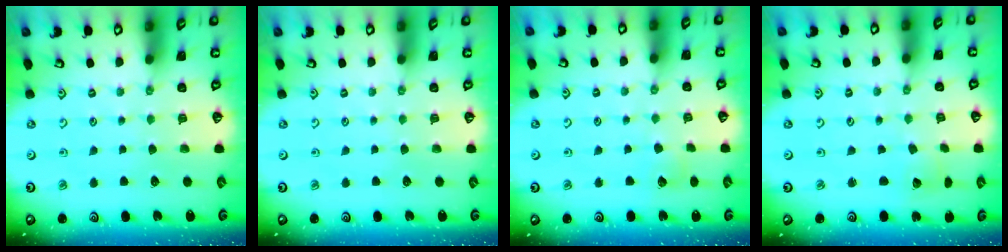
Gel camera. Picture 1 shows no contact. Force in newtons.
{"total": 0.0}
{"total": 4.4, "press": 4.4, "slide": 0.6}
{"total": 1.8, "press": 1.7, "slide": 0.3}